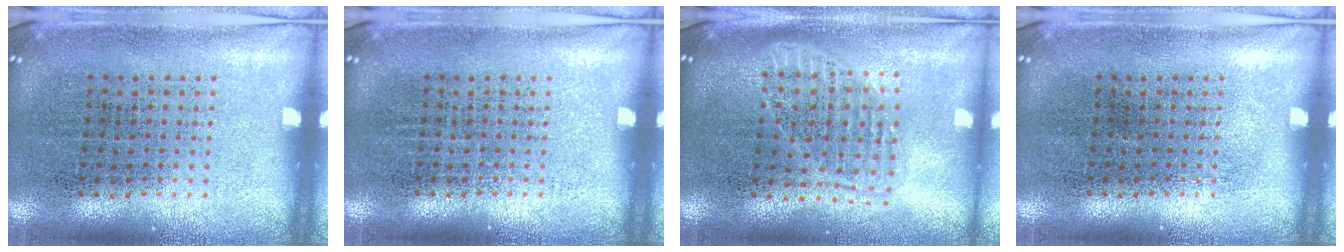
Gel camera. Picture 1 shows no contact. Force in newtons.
{"total": 0.0}
{"total": 1.7, "press": 1.5, "slide": 0.9}
{"total": 0.0}